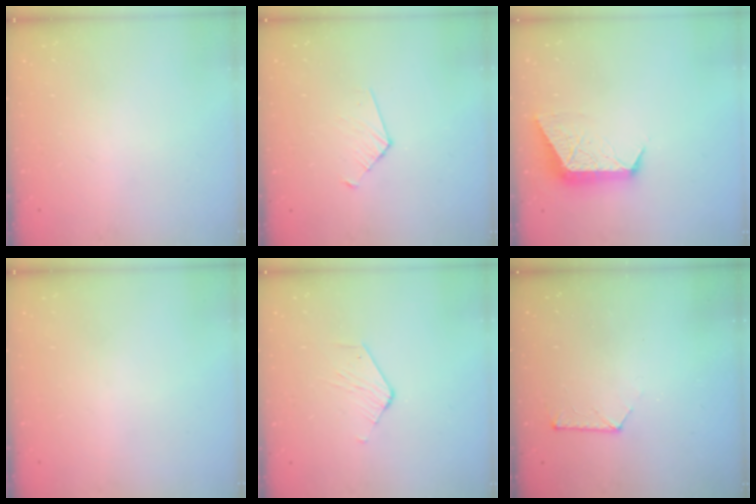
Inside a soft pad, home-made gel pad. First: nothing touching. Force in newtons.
{"total": 4.3, "press": 4.3, "slide": 0.3}
{"total": 9.5, "press": 9.5, "slide": 0.2}
{"total": 0.0}
{"total": 2.8, "press": 2.8, "slide": 0.2}
{"total": 7.9, "press": 7.8, "slide": 0.9}